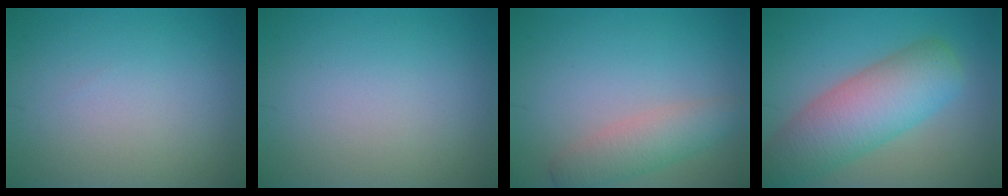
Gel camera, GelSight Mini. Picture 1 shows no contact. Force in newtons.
{"total": 0.0}
{"total": 3.2, "press": 3.2, "slide": 0.1}
{"total": 8.0, "press": 8.0, "slide": 0.4}